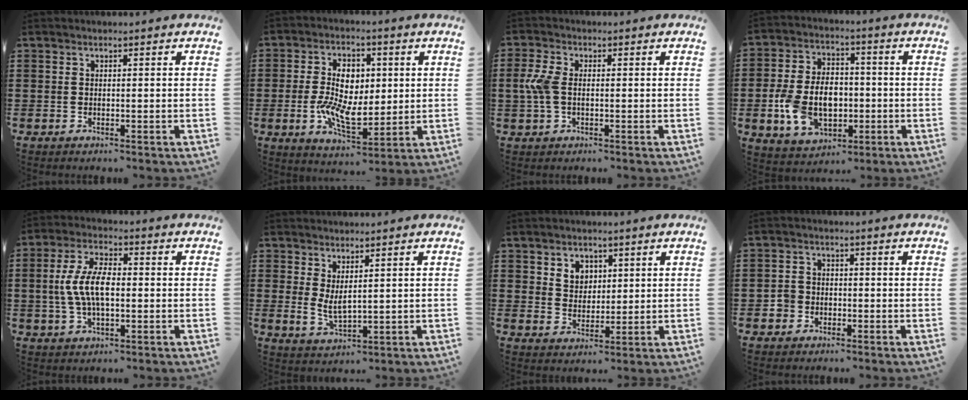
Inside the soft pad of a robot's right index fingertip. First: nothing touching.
{"total": 9.1, "force": [0.1, 5.4, 7.3], "torque": [-0.142, 0.005, -0.004]}
{"total": 4.9, "force": [-0.1, 2.8, 4.0], "torque": [-0.116, -0.004, -0.013]}
{"total": 10.0, "force": [-1.8, 6.8, 7.1], "torque": [-0.159, 0.006, -0.036]}
{"total": 8.1, "force": [-0.3, 3.6, 7.2], "torque": [-0.166, -0.002, -0.015]}
{"total": 3.3, "force": [1.3, 1.3, 2.7], "torque": [-0.055, 0.000, 0.026]}
{"total": 3.8, "force": [2.0, 3.1, 0.8], "torque": [-0.030, 0.012, 0.037]}
{"total": 2.7, "force": [-1.2, 2.3, 0.8], "torque": [-0.022, 0.004, -0.025]}